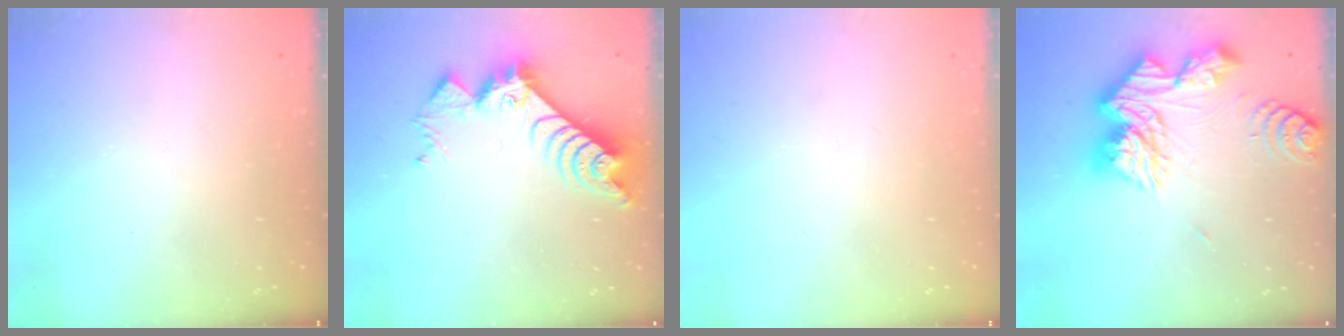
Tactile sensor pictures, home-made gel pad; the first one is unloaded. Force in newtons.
{"total": 9.8, "press": 9.7, "slide": 0.9}
{"total": 0.5, "press": 0.5, "slide": 0.1}
{"total": 19.9, "press": 19.8, "slide": 1.7}